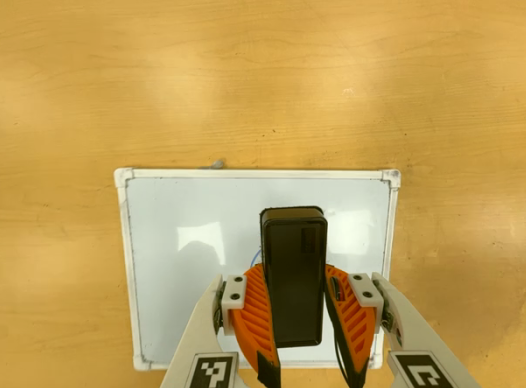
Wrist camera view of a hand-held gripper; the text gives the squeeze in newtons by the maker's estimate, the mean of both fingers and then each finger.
{"total": 5.3, "left": 5.0, "right": 5.7}